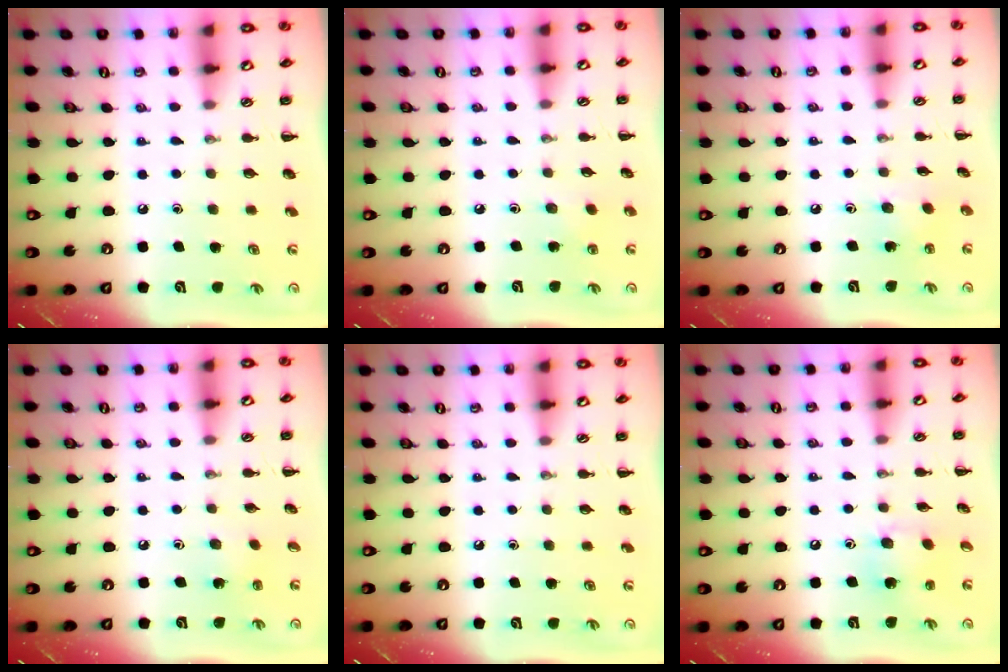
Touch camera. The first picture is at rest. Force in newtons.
{"total": 2.3, "press": 2.2, "slide": 0.8}
{"total": 4.3, "press": 4.1, "slide": 1.3}
{"total": 2.6, "press": 2.5, "slide": 0.8}
{"total": 0.0}
{"total": 5.6, "press": 5.5, "slide": 1.1}